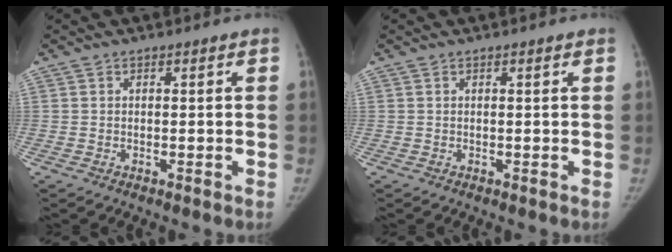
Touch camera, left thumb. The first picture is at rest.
{"total": 0.0}